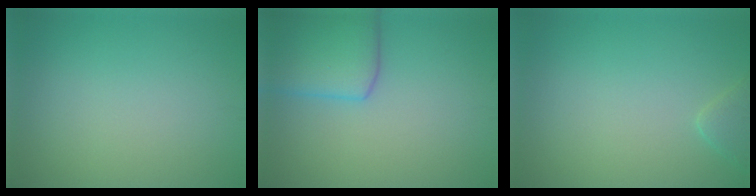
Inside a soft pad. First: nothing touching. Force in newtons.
{"total": 5.9, "press": 5.9, "slide": 0.1}
{"total": 1.4, "press": 1.4, "slide": 0.1}